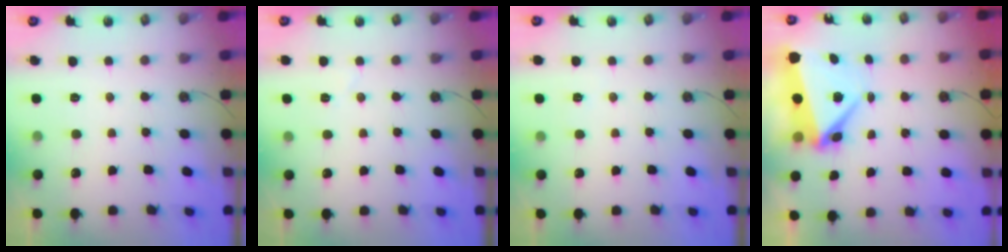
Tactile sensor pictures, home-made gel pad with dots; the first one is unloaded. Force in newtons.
{"total": 2.9, "press": 2.4, "slide": 1.7}
{"total": 2.5, "press": 1.2, "slide": 2.2}
{"total": 6.7, "press": 6.7, "slide": 1.0}